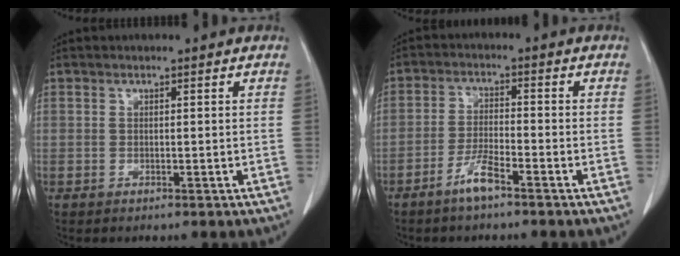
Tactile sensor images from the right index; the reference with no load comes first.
{"total": 4.5, "force": [-3.2, 0.4, 3.1], "torque": [-0.067, -0.002, -0.065]}